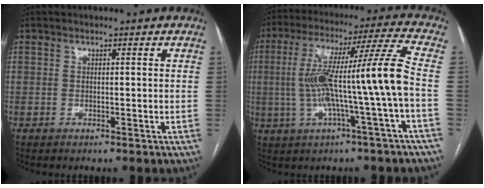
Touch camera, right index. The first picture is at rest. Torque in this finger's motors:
{"motor_torque": [2.14, 0.00, 0.91, 0.21]}